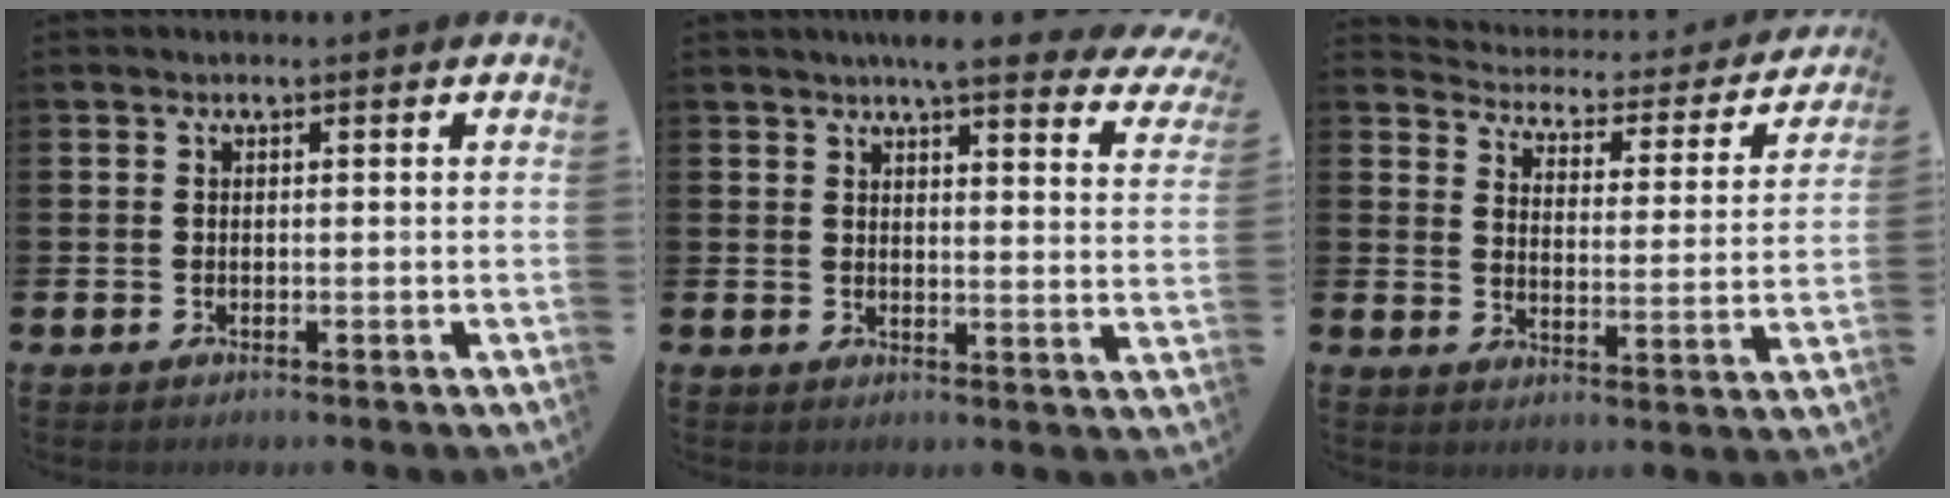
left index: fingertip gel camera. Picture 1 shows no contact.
{"total": 5.7, "force": [5.2, 0.5, 2.4], "torque": [-0.040, -0.031, 0.085]}
{"total": 4.0, "force": [3.8, 1.3, 0.5], "torque": [-0.027, -0.043, 0.055]}